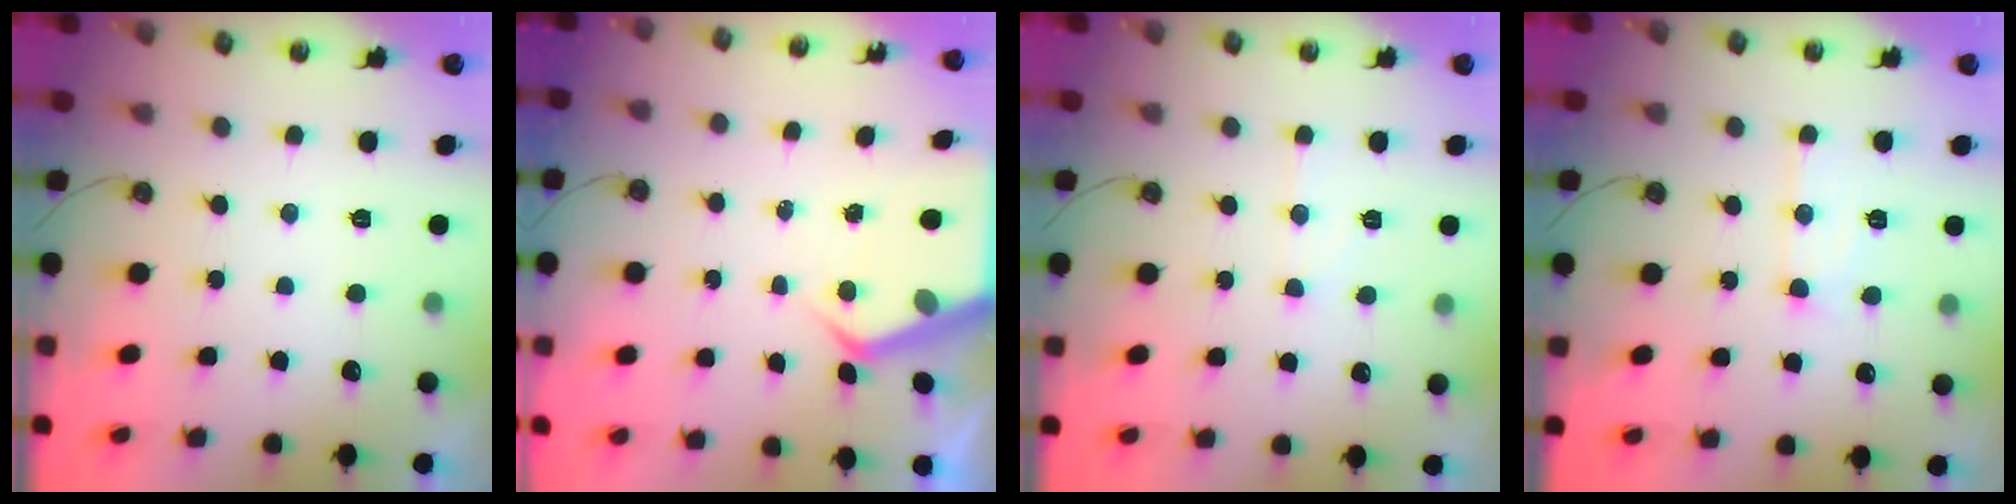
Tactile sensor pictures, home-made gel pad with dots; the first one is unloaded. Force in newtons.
{"total": 5.2, "press": 5.2, "slide": 0.3}
{"total": 6.1, "press": 6.1, "slide": 0.4}
{"total": 9.4, "press": 9.4, "slide": 0.9}